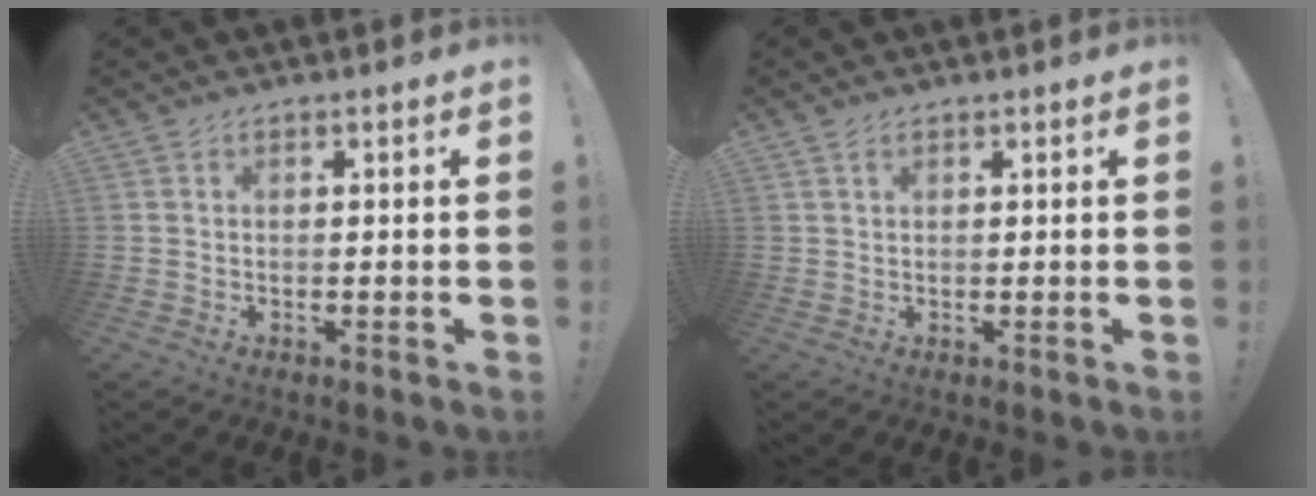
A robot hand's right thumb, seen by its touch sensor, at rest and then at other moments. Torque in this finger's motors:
{"motor_torque": [-0.06, -0.16, -0.01, 0.22, 0.01]}